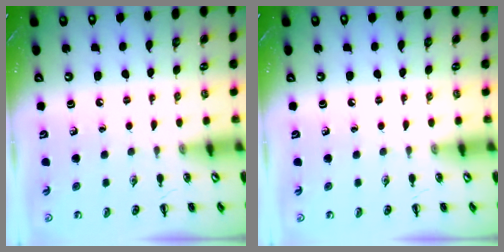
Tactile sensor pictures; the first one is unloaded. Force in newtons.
{"total": 0.0}